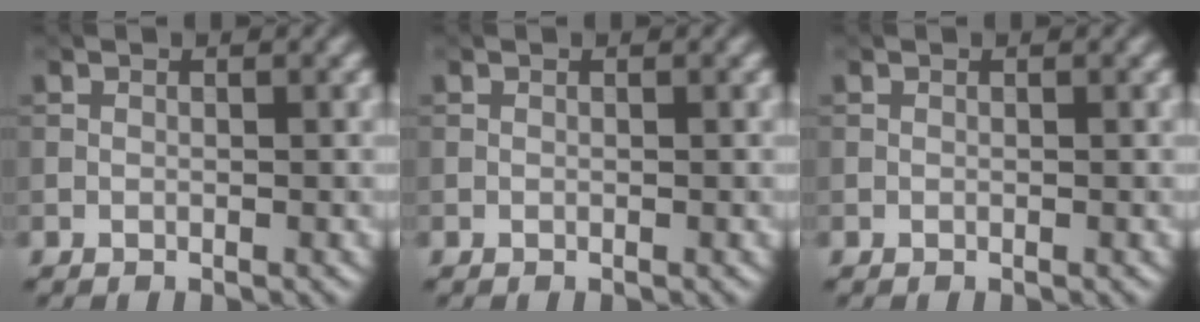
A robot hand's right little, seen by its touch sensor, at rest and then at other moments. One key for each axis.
{"total": 0.0}
{"total": 0.0}